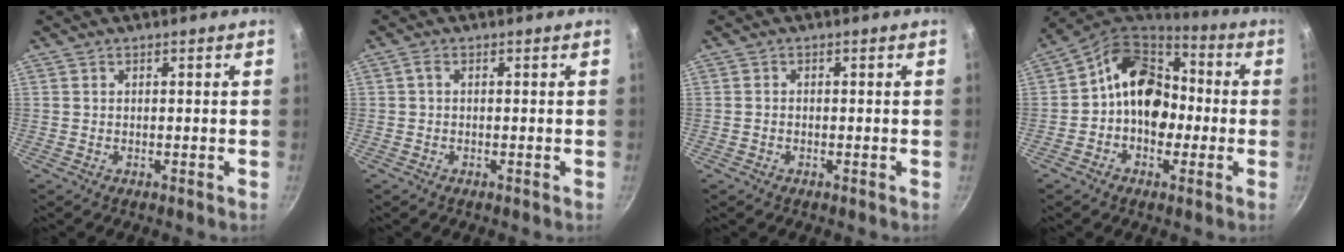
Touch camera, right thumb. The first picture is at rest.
{"total": 1.2, "force": [0.1, 0.6, 1.0], "torque": [-0.022, 0.005, 0.002]}
{"total": 0.6, "force": [-0.4, 0.4, 0.2], "torque": [-0.006, 0.003, -0.008]}
{"total": 14.6, "force": [-0.5, 11.1, 9.4], "torque": [-0.099, 0.046, -0.030]}